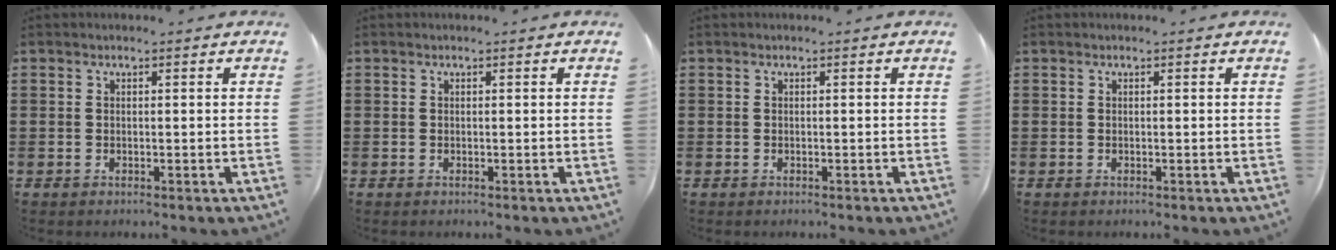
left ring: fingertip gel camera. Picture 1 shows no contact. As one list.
[{"total": 0.0}, {"total": 0.0}, {"total": 0.0}]